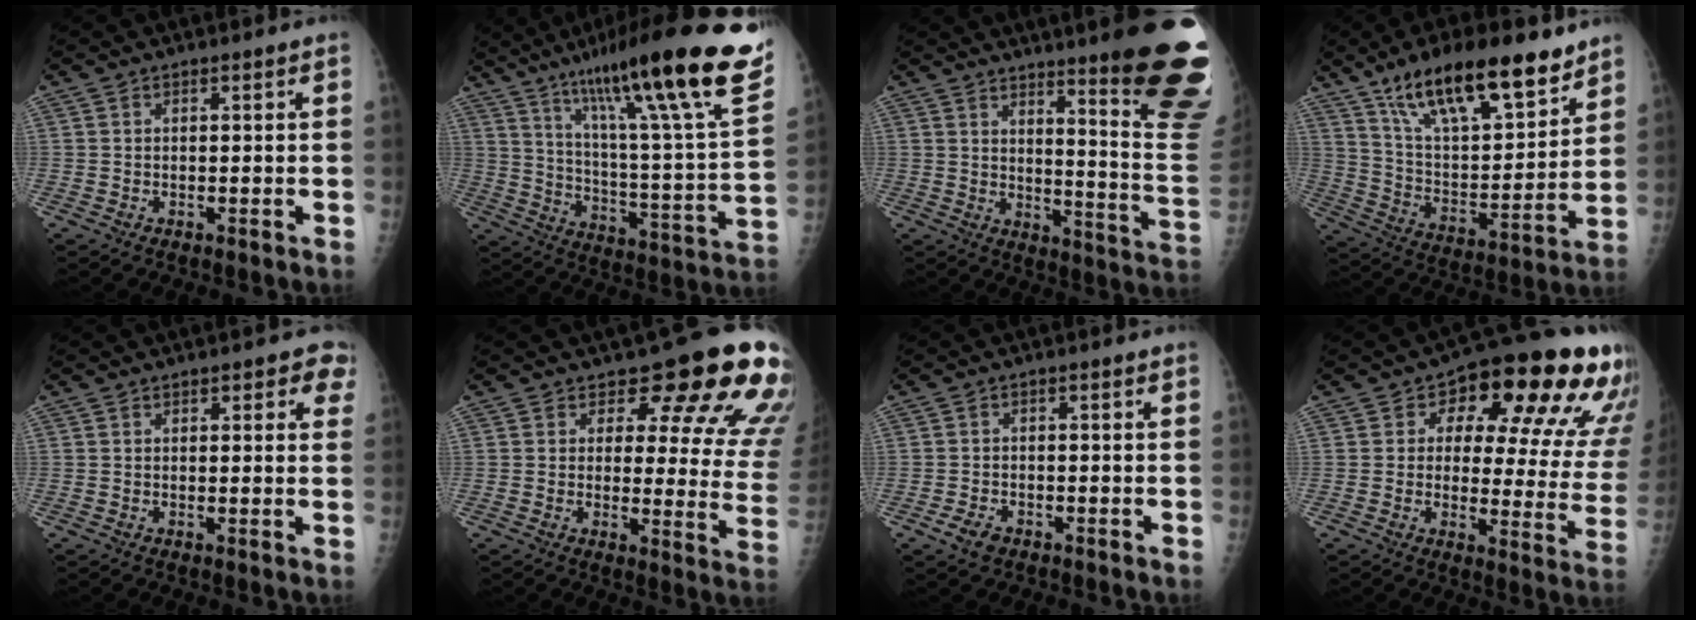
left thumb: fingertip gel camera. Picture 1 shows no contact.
{"total": 31.0, "force": [19.5, 3.2, 23.9], "torque": [-0.346, -0.059, 0.301]}
{"total": 22.0, "force": [14.4, 2.3, 16.5], "torque": [-0.177, -0.105, 0.187]}
{"total": 23.0, "force": [15.5, 8.1, 15.0], "torque": [-0.215, -0.054, 0.268]}
{"total": 4.3, "force": [2.2, 2.1, 3.0], "torque": [-0.003, -0.003, 0.016]}
{"total": 16.9, "force": [11.9, 6.6, 10.0], "torque": [-0.069, -0.077, 0.120]}
{"total": 3.2, "force": [-1.9, 1.9, 1.7], "torque": [-0.031, 0.007, -0.031]}
{"total": 22.0, "force": [10.1, 9.3, 17.2], "torque": [-0.178, -0.018, 0.128]}